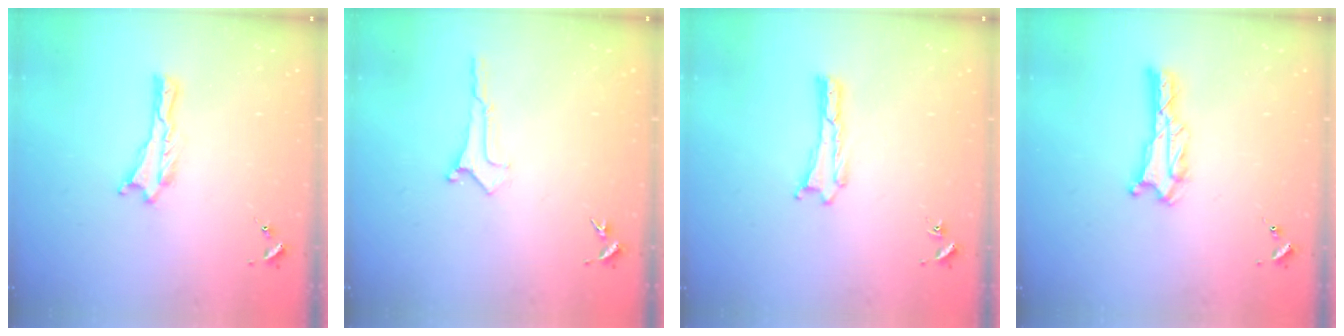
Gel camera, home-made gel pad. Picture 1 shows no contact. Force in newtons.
{"total": 0.0}
{"total": 0.0}
{"total": 1.4, "press": 1.4, "slide": 0.1}